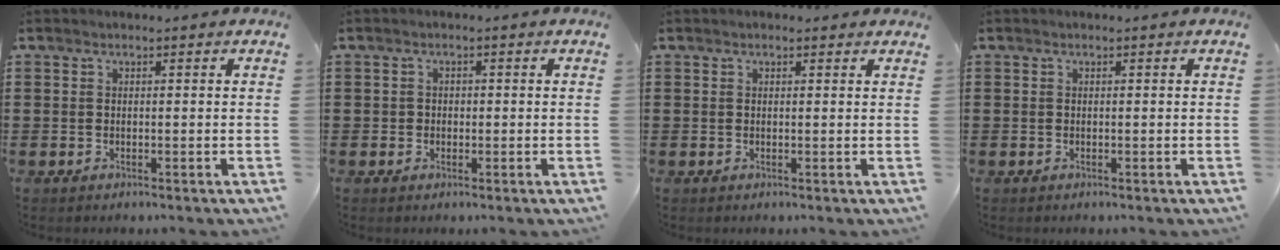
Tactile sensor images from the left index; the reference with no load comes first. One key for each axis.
{"total": 1.0, "fx": -0.1, "fy": 1.0, "fz": 0.2, "tx": -0.008, "ty": 0.004, "tz": -0.004}
{"total": 0.6, "fx": 0.4, "fy": 0.3, "fz": 0.4, "tx": -0.008, "ty": 0.002, "tz": 0.008}
{"total": 0.0}